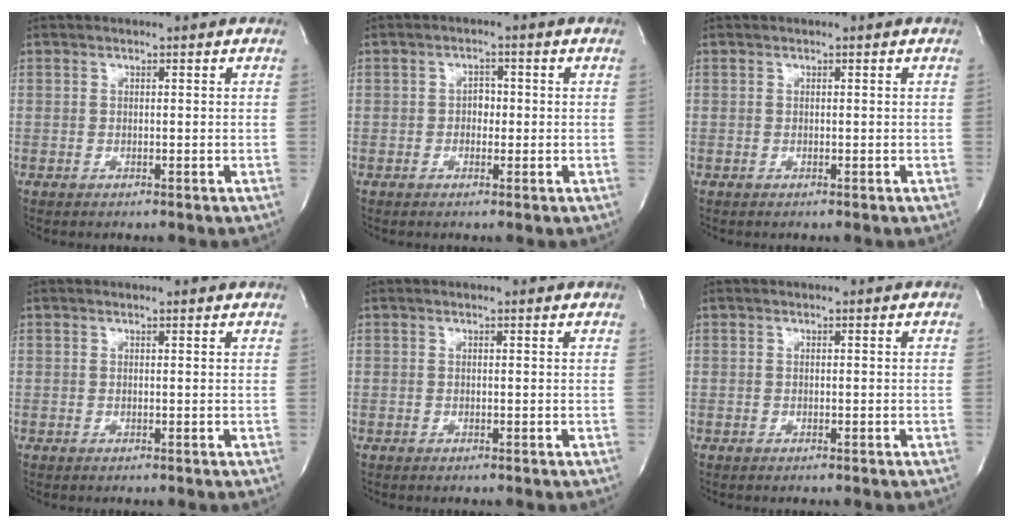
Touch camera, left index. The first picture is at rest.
{"total": 2.2, "force": [-0.2, 1.6, 1.5], "torque": [-0.018, 0.007, -0.006]}
{"total": 0.0}
{"total": 1.3, "force": [1.3, 0.0, 0.2], "torque": [-0.016, 0.003, 0.012]}
{"total": 0.6, "force": [0.6, 0.2, 0.2], "torque": [-0.013, 0.004, 0.005]}
{"total": 0.0}